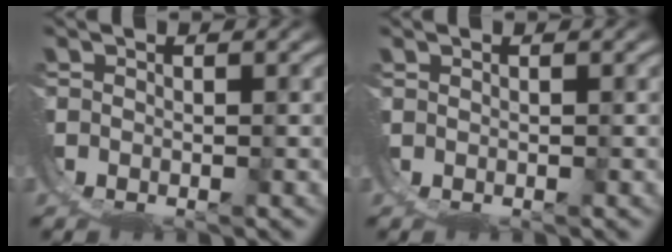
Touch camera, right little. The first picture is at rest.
{"total": 0.0}